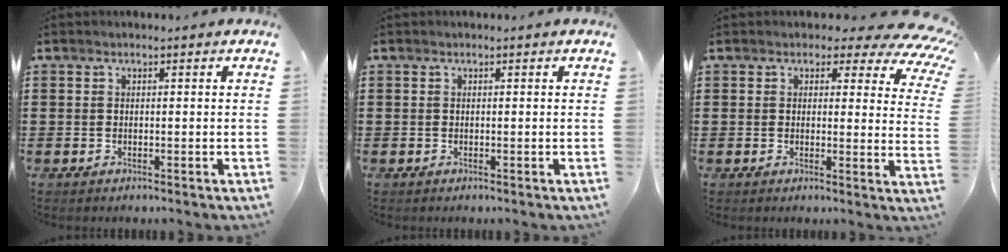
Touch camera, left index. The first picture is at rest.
{"total": 0.0}
{"total": 4.3, "force": [3.1, 1.9, 2.3], "torque": [-0.037, -0.018, 0.047]}